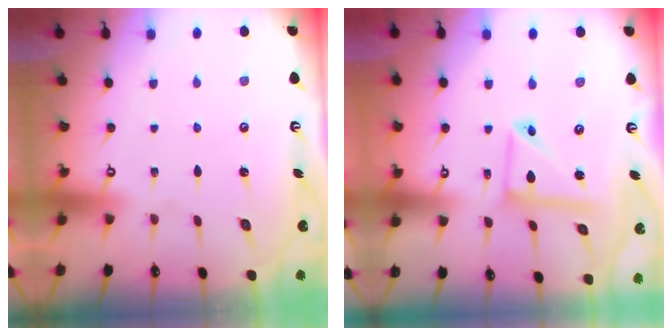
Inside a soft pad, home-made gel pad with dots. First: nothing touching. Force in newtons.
{"total": 11.6, "press": 11.5, "slide": 1.2}